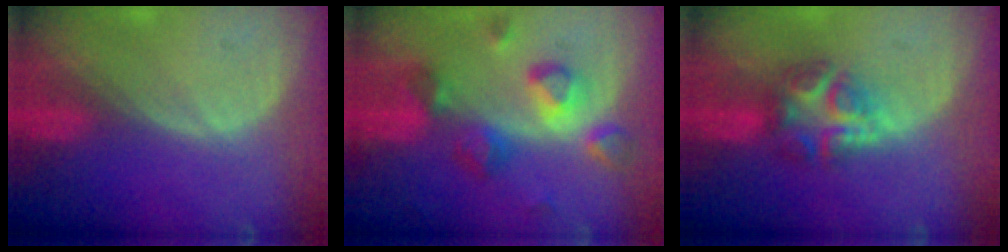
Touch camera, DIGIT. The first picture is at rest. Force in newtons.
{"total": 8.6, "press": 7.9, "slide": 3.3}
{"total": 6.3, "press": 6.1, "slide": 1.8}